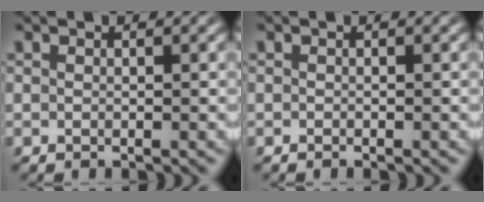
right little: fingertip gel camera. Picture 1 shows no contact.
{"total": 0.5, "force": [-0.4, -0.3, 0.1], "torque": [-0.001, -0.001, -0.007]}